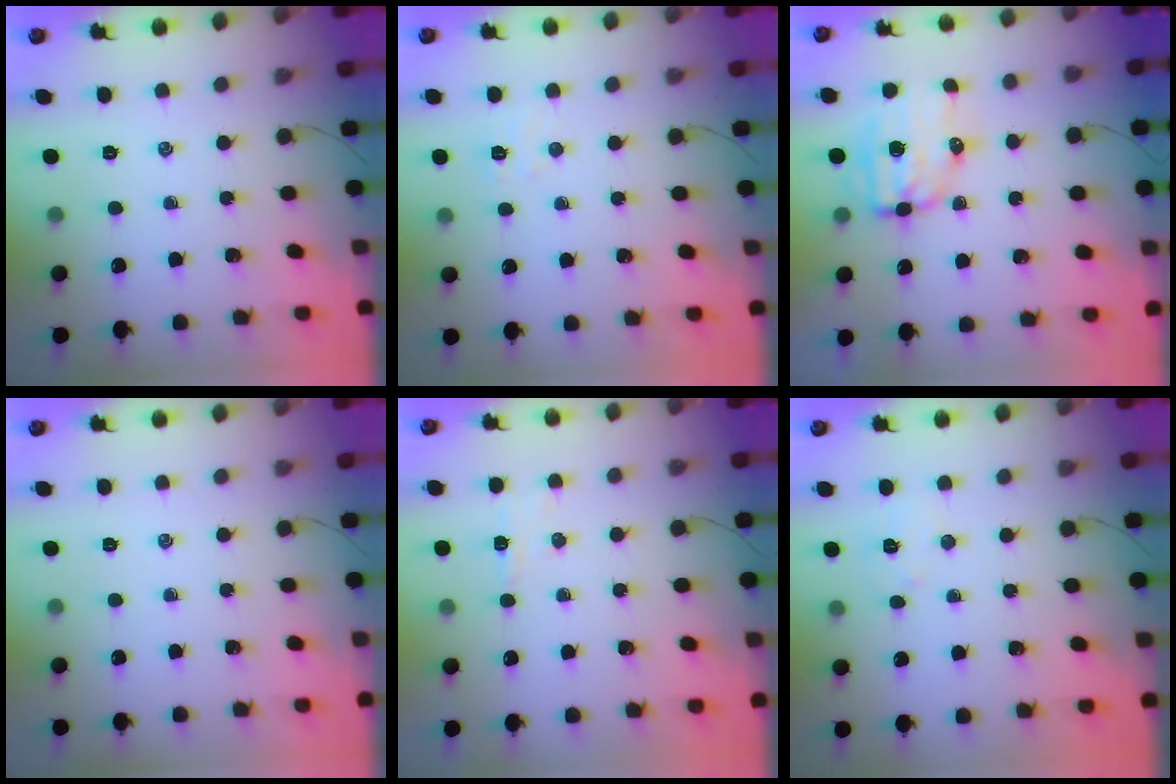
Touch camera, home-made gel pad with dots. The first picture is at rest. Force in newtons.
{"total": 4.2, "press": 4.1, "slide": 1.1}
{"total": 8.6, "press": 8.5, "slide": 1.8}
{"total": 0.0}
{"total": 2.6, "press": 2.5, "slide": 0.9}
{"total": 4.6, "press": 4.5, "slide": 0.8}